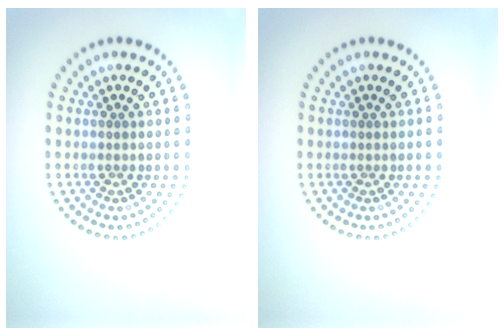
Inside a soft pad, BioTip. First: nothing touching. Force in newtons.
{"total": 0.0}